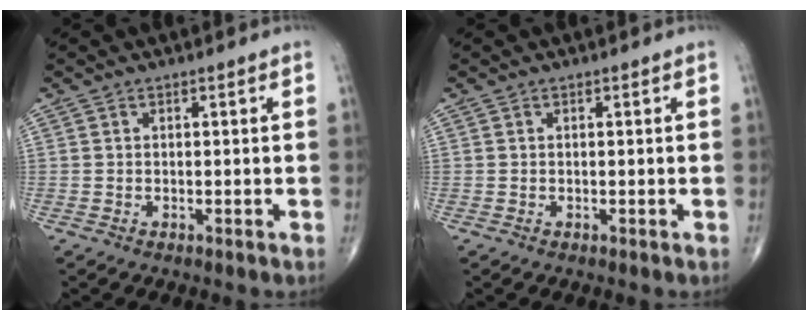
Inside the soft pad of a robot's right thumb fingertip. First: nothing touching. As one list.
[{"total": 0.0}]